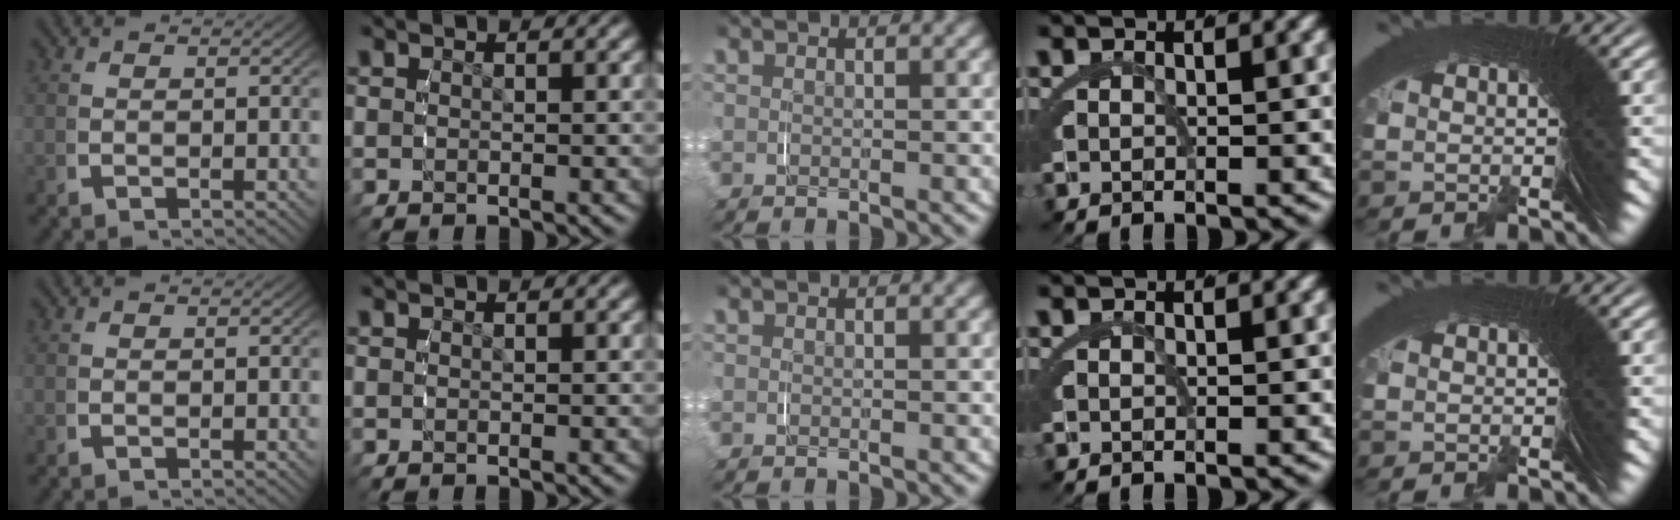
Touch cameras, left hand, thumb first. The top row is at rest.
{}